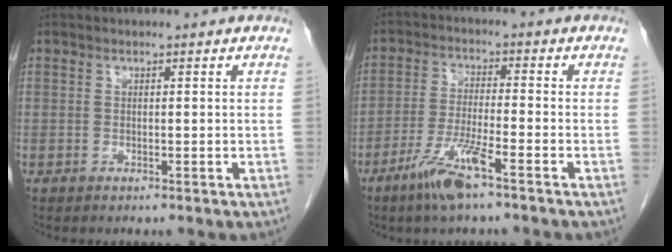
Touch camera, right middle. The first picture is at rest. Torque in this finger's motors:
{"motor_torque": [0.73, -0.51, 0.13, 0.11]}